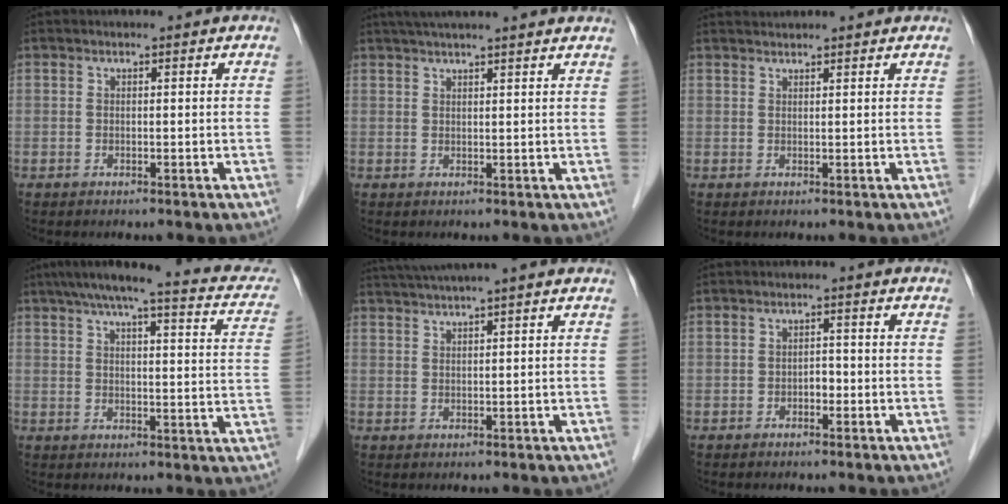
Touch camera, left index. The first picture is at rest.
{"total": 12.3, "force": [10.7, 0.1, 6.2], "torque": [-0.101, 0.040, 0.139]}
{"total": 3.6, "force": [3.5, 0.0, 0.8], "torque": [-0.010, 0.029, 0.054]}
{"total": 21.0, "force": [16.8, 3.4, 12.1], "torque": [-0.169, 0.020, 0.193]}
{"total": 6.9, "force": [5.7, -1.2, 3.8], "torque": [-0.063, 0.030, 0.092]}
{"total": 1.6, "force": [-0.9, 1.0, 1.0], "torque": [-0.011, 0.002, -0.015]}